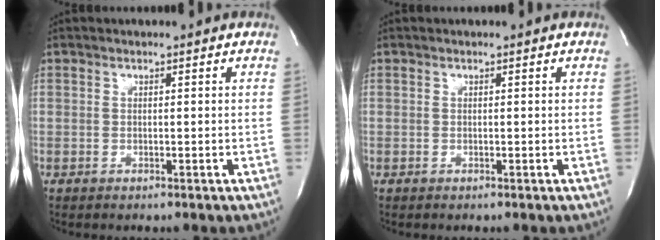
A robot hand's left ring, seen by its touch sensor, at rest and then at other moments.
{"total": 0.0}